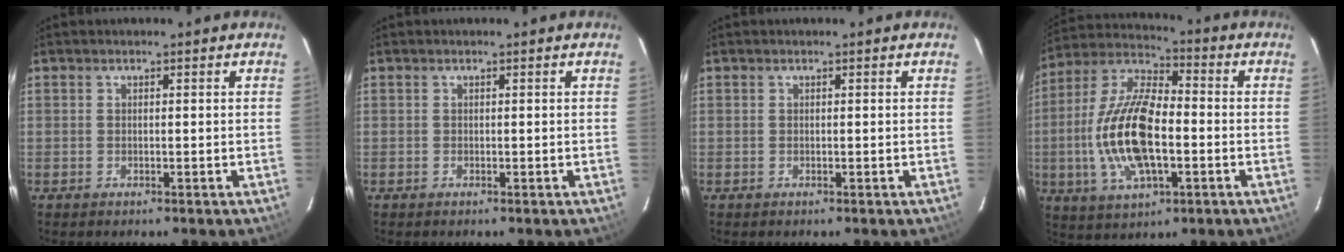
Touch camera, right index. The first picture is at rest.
{"total": 0.0}
{"total": 0.0}
{"total": 17.5, "force": [-3.0, 7.5, 15.5], "torque": [-0.323, 0.002, -0.059]}